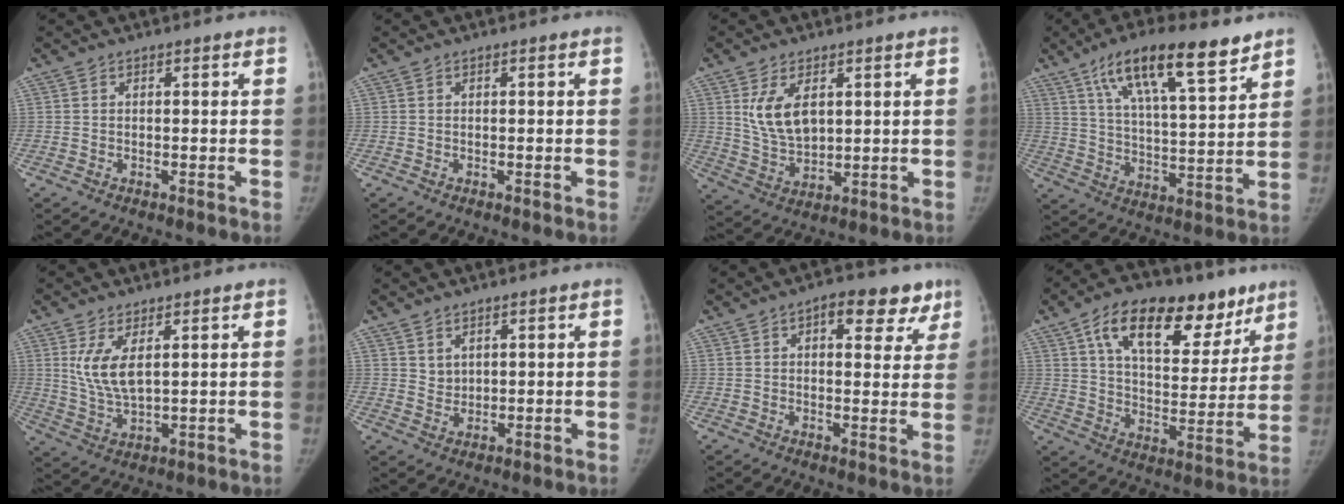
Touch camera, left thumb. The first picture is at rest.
{"total": 0.0}
{"total": 8.5, "force": [3.1, 4.8, 6.4], "torque": [-0.101, -0.019, 0.072]}
{"total": 17.8, "force": [11.2, 4.9, 12.9], "torque": [-0.195, -0.038, 0.194]}
{"total": 7.2, "force": [2.5, 3.0, 6.0], "torque": [-0.118, -0.018, 0.060]}
{"total": 2.5, "force": [1.6, 1.7, 0.8], "torque": [0.001, -0.015, 0.034]}
{"total": 9.9, "force": [5.3, 5.1, 6.6], "torque": [-0.041, -0.013, 0.064]}
{"total": 23.6, "force": [13.4, 12.0, 15.3], "torque": [-0.192, -0.024, 0.213]}